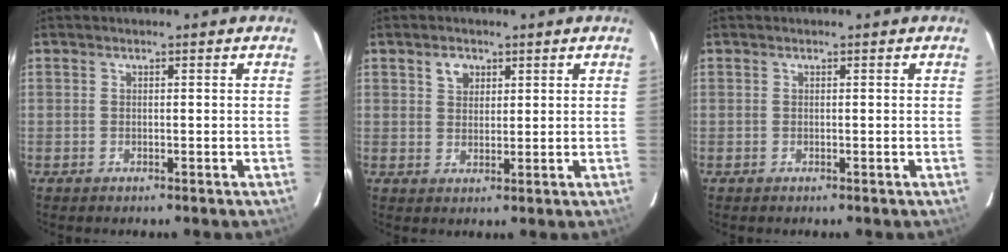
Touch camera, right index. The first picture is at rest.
{"total": 3.3, "force": [1.7, 2.4, 1.4], "torque": [-0.017, 0.011, 0.032]}
{"total": 0.0}